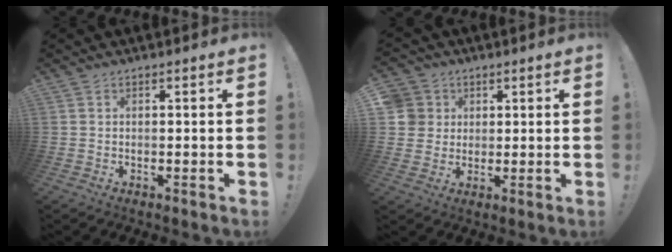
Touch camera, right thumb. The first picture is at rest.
{"total": 6.8, "force": [1.8, 6.5, 1.2], "torque": [-0.023, -0.010, 0.037]}